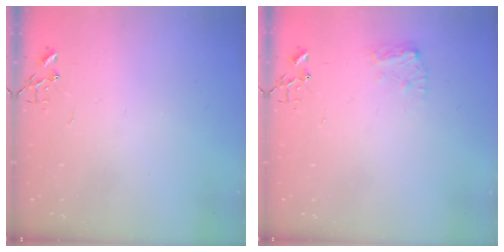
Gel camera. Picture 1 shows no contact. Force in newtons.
{"total": 7.9, "press": 7.9, "slide": 0.3}